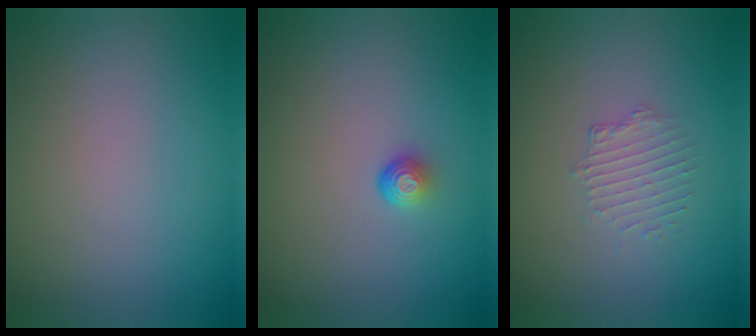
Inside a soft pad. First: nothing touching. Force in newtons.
{"total": 1.5, "press": 1.0, "slide": 1.2}
{"total": 1.6, "press": 0.9, "slide": 1.3}